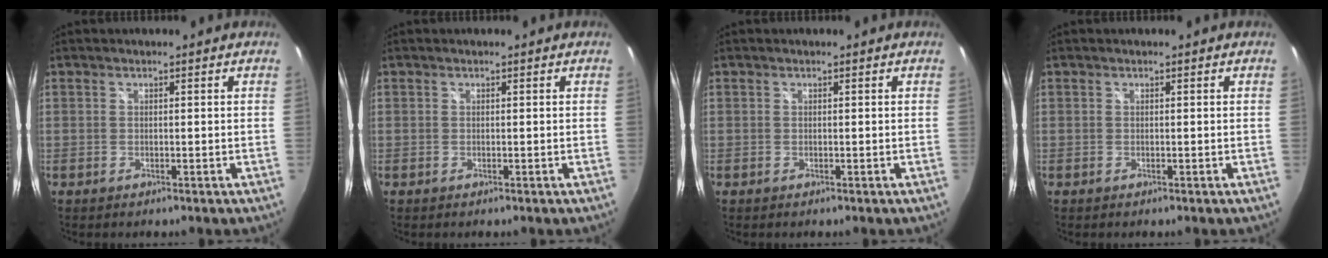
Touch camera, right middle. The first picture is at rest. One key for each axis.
{"total": 0.0}
{"total": 0.0}
{"total": 0.0}